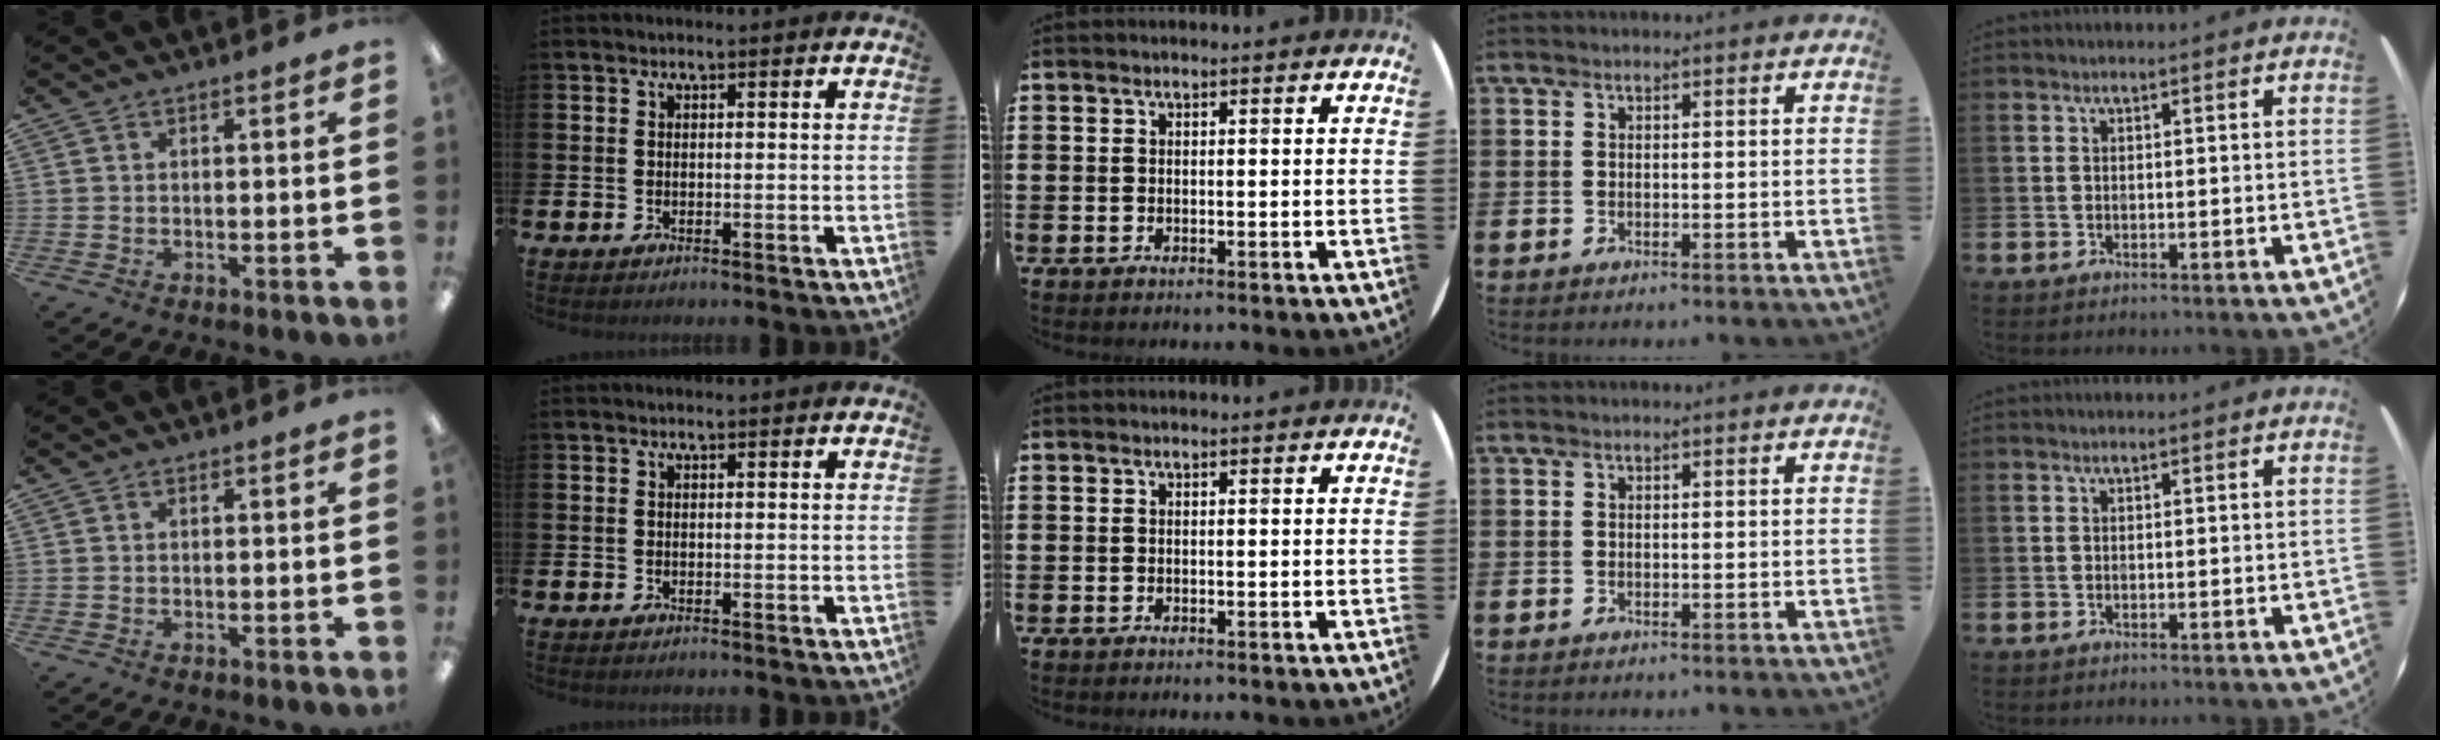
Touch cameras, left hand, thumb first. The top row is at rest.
{}